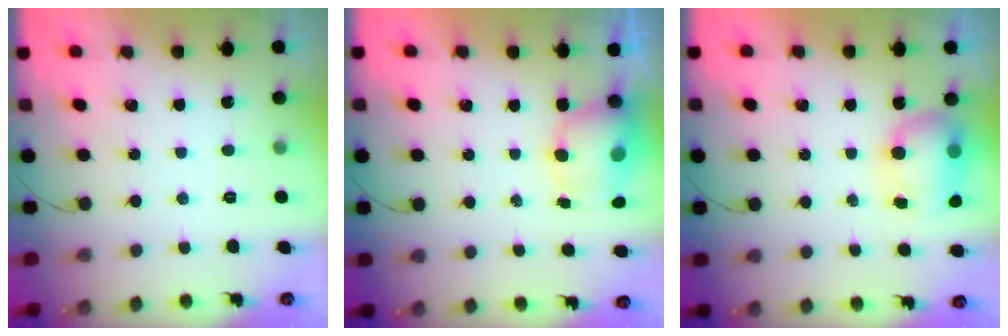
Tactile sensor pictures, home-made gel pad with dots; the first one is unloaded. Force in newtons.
{"total": 6.7, "press": 6.7, "slide": 0.9}
{"total": 10.0, "press": 8.8, "slide": 4.8}